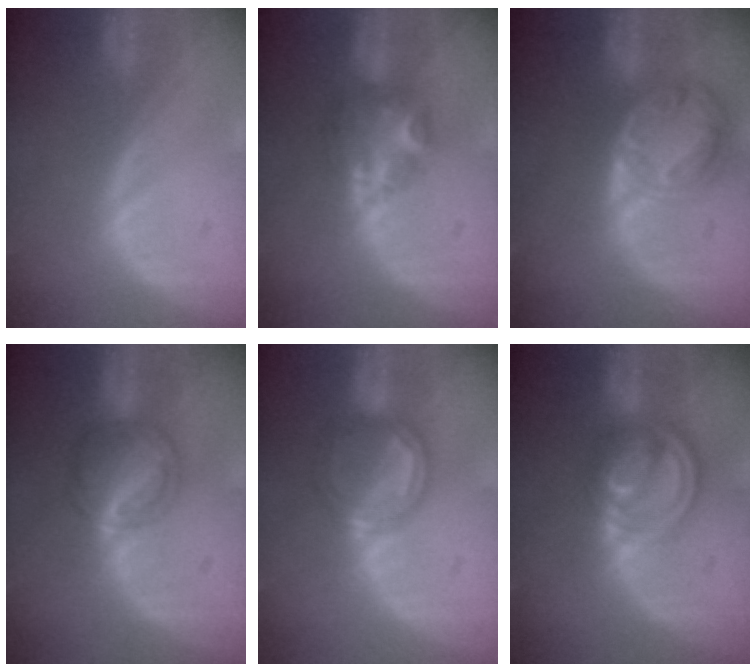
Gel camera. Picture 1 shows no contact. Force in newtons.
{"total": 6.2, "press": 5.4, "slide": 2.9}
{"total": 8.5, "press": 7.2, "slide": 4.5}
{"total": 5.8, "press": 5.8, "slide": 0.6}
{"total": 5.4, "press": 5.1, "slide": 1.6}
{"total": 8.0, "press": 6.9, "slide": 4.1}